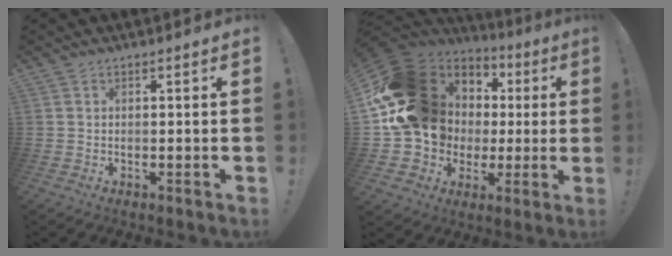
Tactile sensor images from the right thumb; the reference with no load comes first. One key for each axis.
{"total": 22.5, "fx": 4.5, "fy": 18.4, "fz": 12.2, "tx": -0.190, "ty": -0.028, "tz": 0.137}